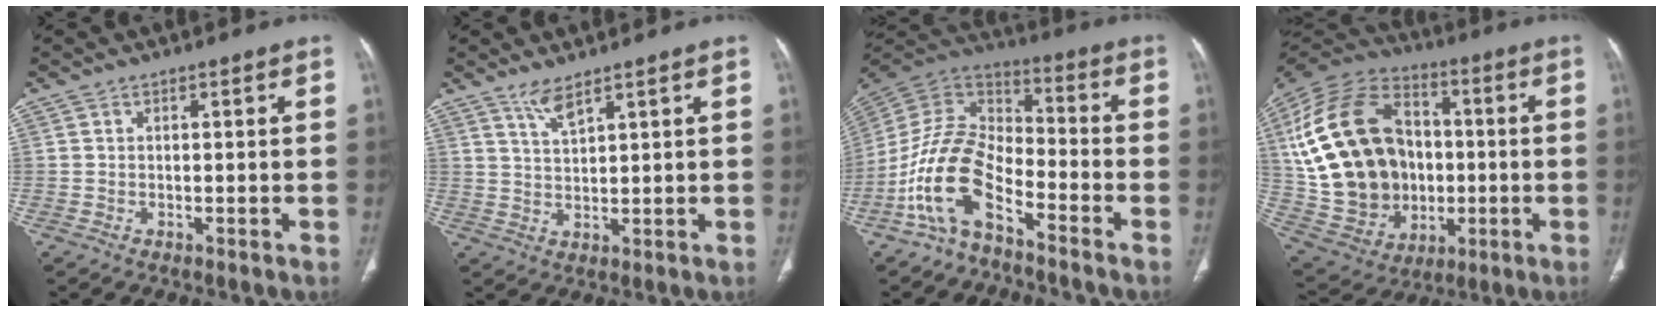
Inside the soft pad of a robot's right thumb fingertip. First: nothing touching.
{"total": 3.8, "force": [3.0, 0.6, 2.3], "torque": [-0.044, -0.017, 0.063]}
{"total": 13.6, "force": [-7.8, 6.5, 9.1], "torque": [-0.168, 0.076, -0.162]}
{"total": 28.2, "force": [1.7, 21.3, 18.4], "torque": [-0.347, 0.025, 0.050]}